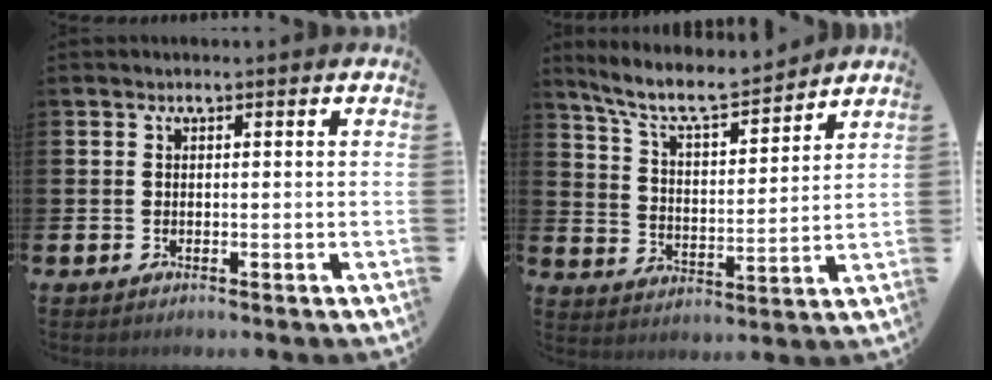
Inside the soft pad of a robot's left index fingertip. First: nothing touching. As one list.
[{"total": 8.3, "force": [7.5, 1.5, 3.1], "torque": [-0.085, -0.050, 0.129]}]